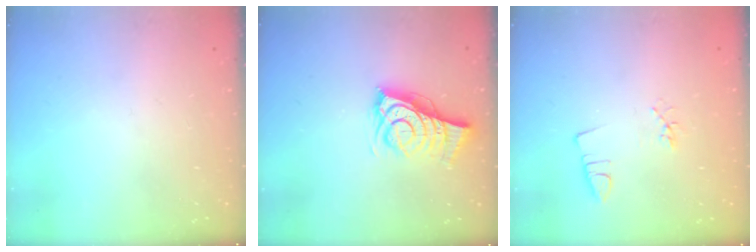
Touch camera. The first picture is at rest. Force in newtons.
{"total": 8.7, "press": 8.5, "slide": 1.6}
{"total": 2.6, "press": 2.2, "slide": 1.5}